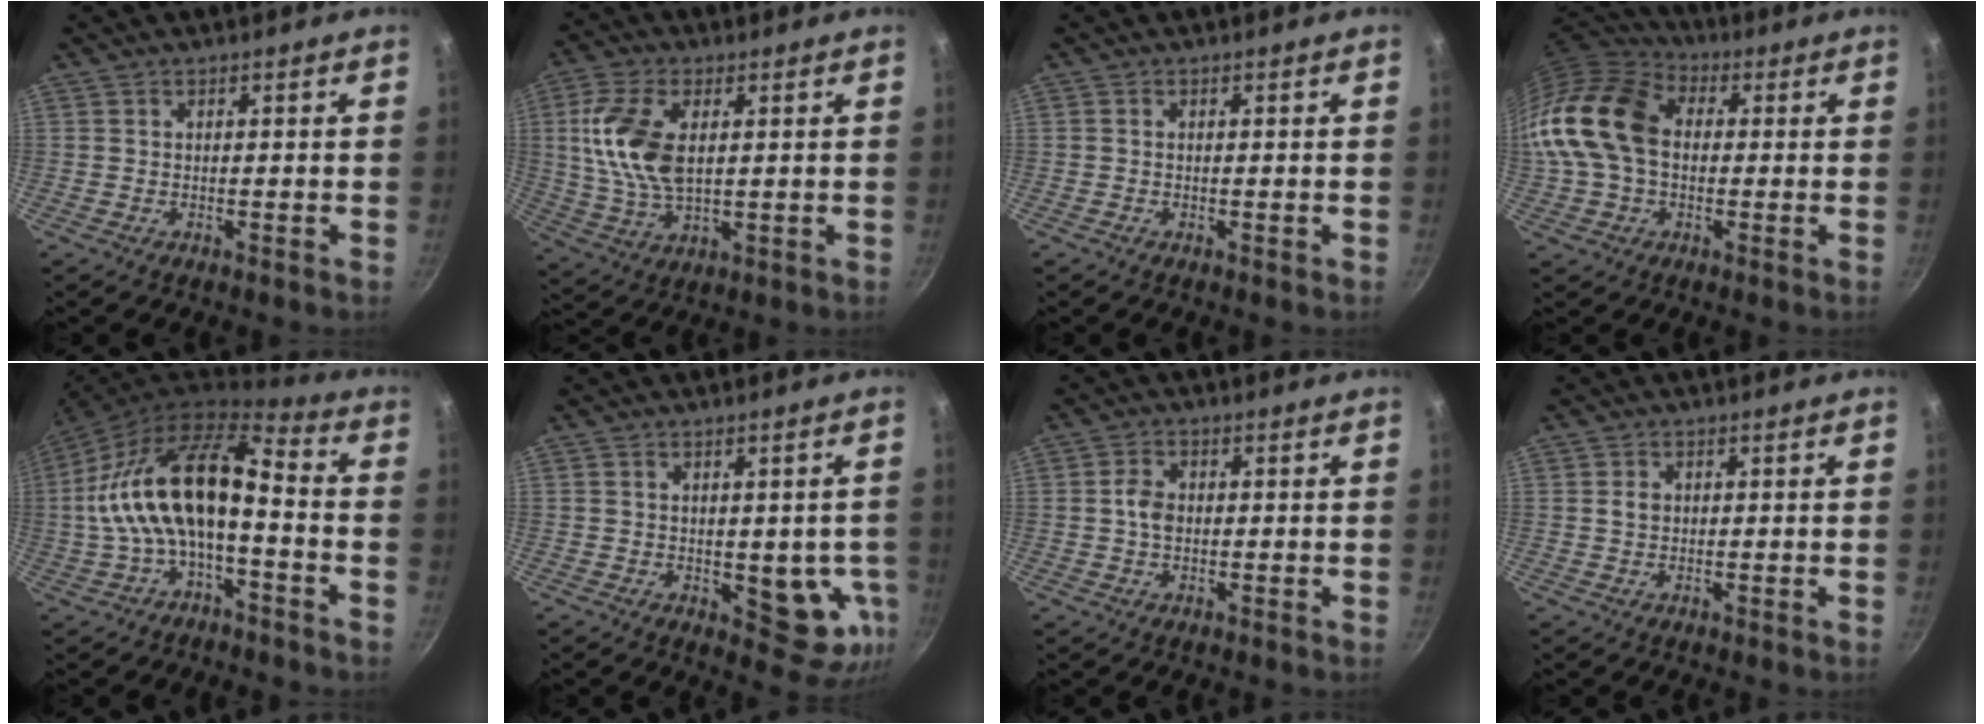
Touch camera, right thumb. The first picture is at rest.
{"total": 12.8, "force": [2.3, 7.0, 10.4], "torque": [-0.204, -0.004, 0.046]}
{"total": 0.0}
{"total": 19.0, "force": [0.6, 13.7, 13.2], "torque": [-0.250, 0.041, -0.004]}
{"total": 15.9, "force": [-2.4, 7.2, 14.0], "torque": [-0.253, 0.053, -0.056]}
{"total": 9.6, "force": [-1.3, 5.0, 8.0], "torque": [-0.059, -0.014, -0.013]}
{"total": 3.5, "force": [0.0, 2.5, 2.4], "torque": [-0.039, 0.008, -0.005]}
{"total": 1.7, "force": [0.2, 1.4, 1.0], "torque": [-0.012, 0.003, 0.002]}